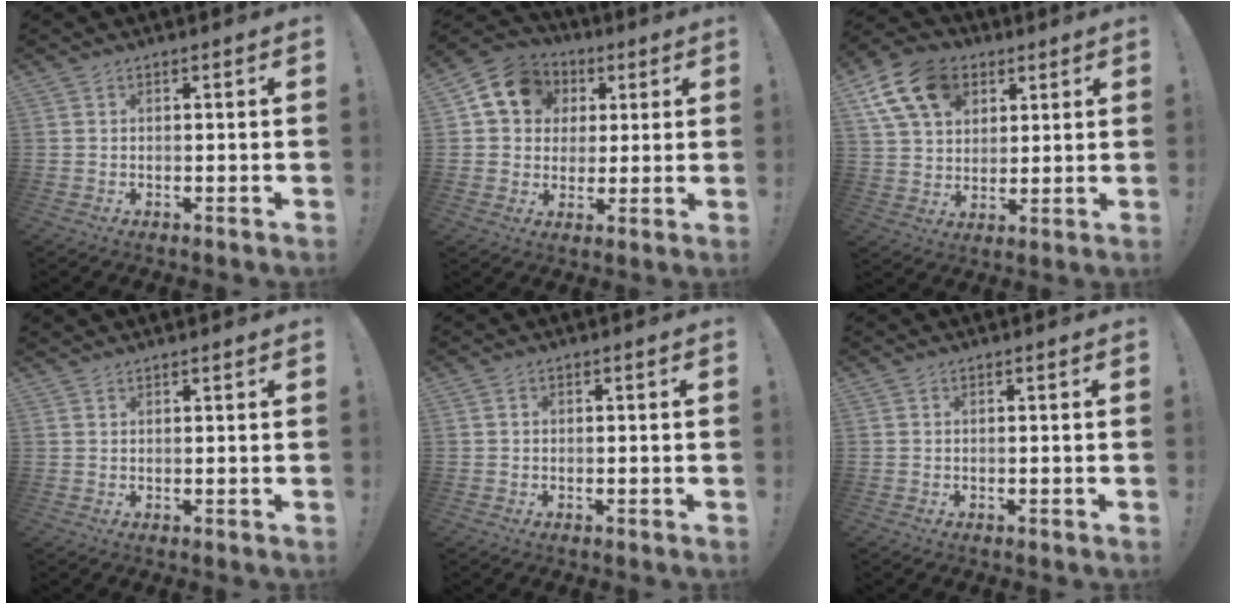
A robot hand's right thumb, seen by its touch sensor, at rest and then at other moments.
{"total": 13.2, "force": [4.6, 11.0, 5.6], "torque": [-0.081, -0.009, 0.092]}
{"total": 16.2, "force": [7.2, 11.7, 8.5], "torque": [-0.142, -0.027, 0.138]}
{"total": 0.9, "force": [0.9, 0.1, 0.1], "torque": [0.003, -0.004, 0.017]}
{"total": 0.5, "force": [-0.1, 0.5, 0.1], "torque": [-0.004, 0.004, -0.003]}
{"total": 0.0}